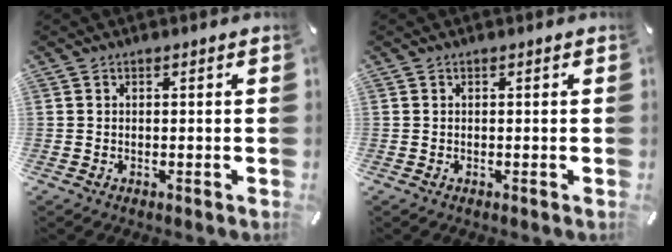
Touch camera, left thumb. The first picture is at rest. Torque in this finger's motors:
{"motor_torque": [-0.19, -0.14, -0.04, 0.37, 0.00]}